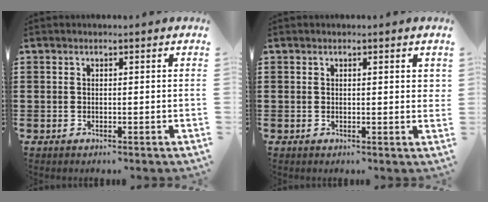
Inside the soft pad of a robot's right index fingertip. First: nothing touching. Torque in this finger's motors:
{"motor_torque": [-0.20, 0.06, 0.11, -0.01]}